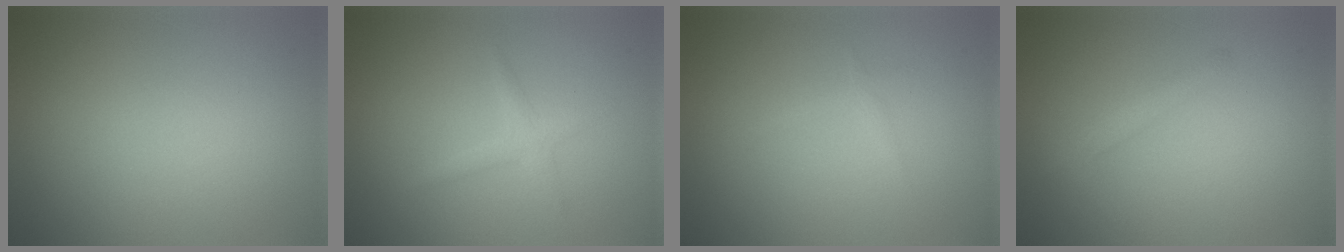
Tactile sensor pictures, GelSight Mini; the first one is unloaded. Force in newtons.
{"total": 1.3, "press": 1.3, "slide": 0.0}
{"total": 0.7, "press": 0.7, "slide": 0.1}
{"total": 1.5, "press": 1.5, "slide": 0.1}